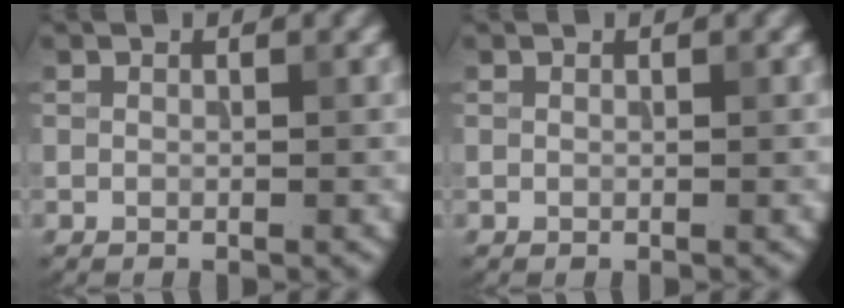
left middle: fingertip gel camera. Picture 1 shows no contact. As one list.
[{"total": 0.0}]